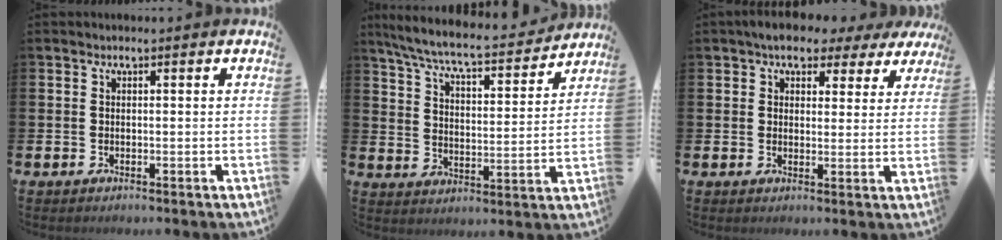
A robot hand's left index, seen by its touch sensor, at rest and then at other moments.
{"total": 7.4, "force": [6.7, 0.8, 2.9], "torque": [-0.089, -0.048, 0.112]}
{"total": 5.5, "force": [4.5, 2.8, 1.5], "torque": [-0.030, -0.016, 0.078]}